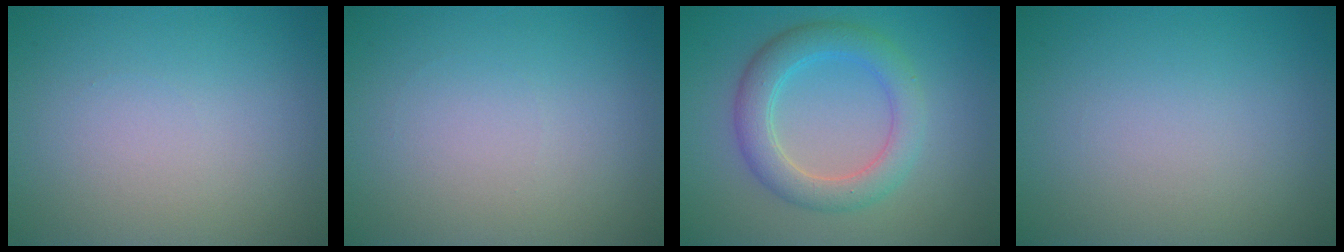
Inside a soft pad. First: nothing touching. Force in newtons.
{"total": 0.0}
{"total": 4.3, "press": 4.3, "slide": 0.1}
{"total": 0.0}